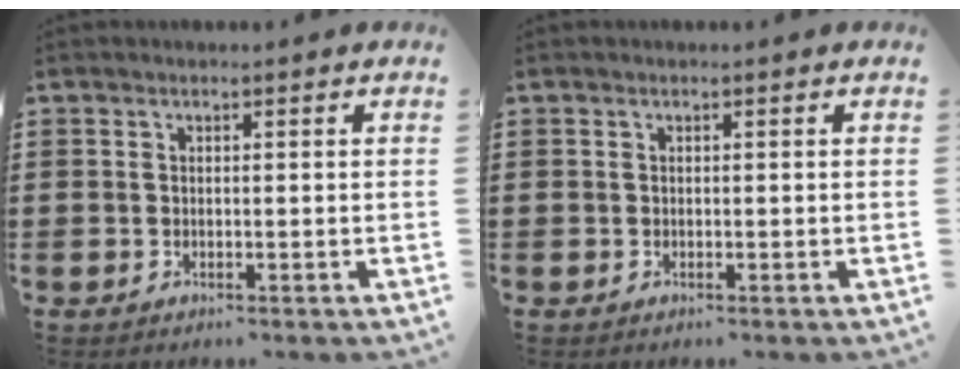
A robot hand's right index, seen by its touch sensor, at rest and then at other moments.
{"total": 0.0}